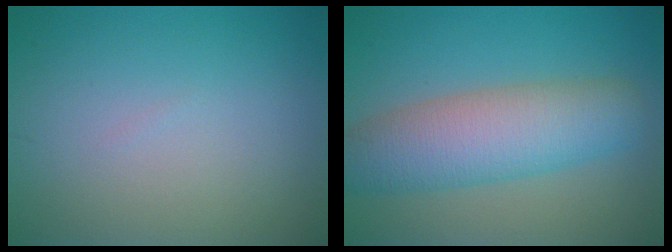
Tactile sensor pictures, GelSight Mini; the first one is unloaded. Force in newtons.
{"total": 7.3, "press": 7.3, "slide": 0.4}